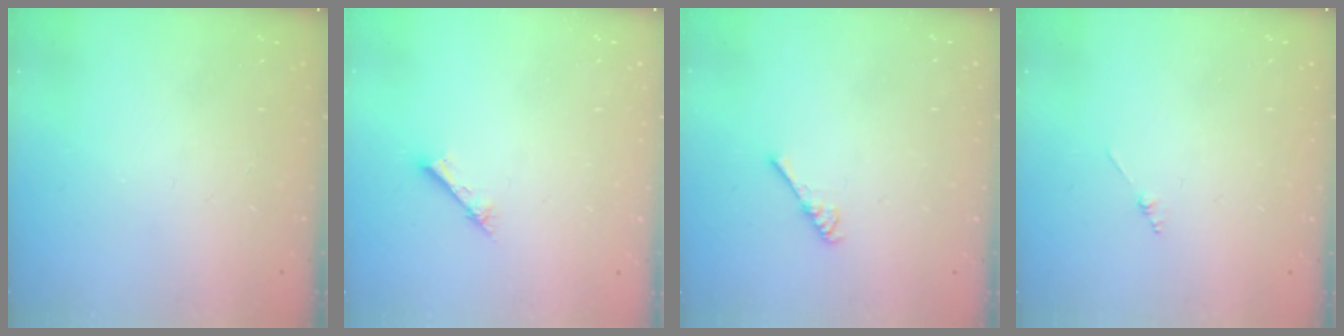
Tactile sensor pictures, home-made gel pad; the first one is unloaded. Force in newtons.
{"total": 1.5, "press": 1.5, "slide": 0.1}
{"total": 2.6, "press": 2.6, "slide": 0.5}
{"total": 0.8, "press": 0.8, "slide": 0.2}